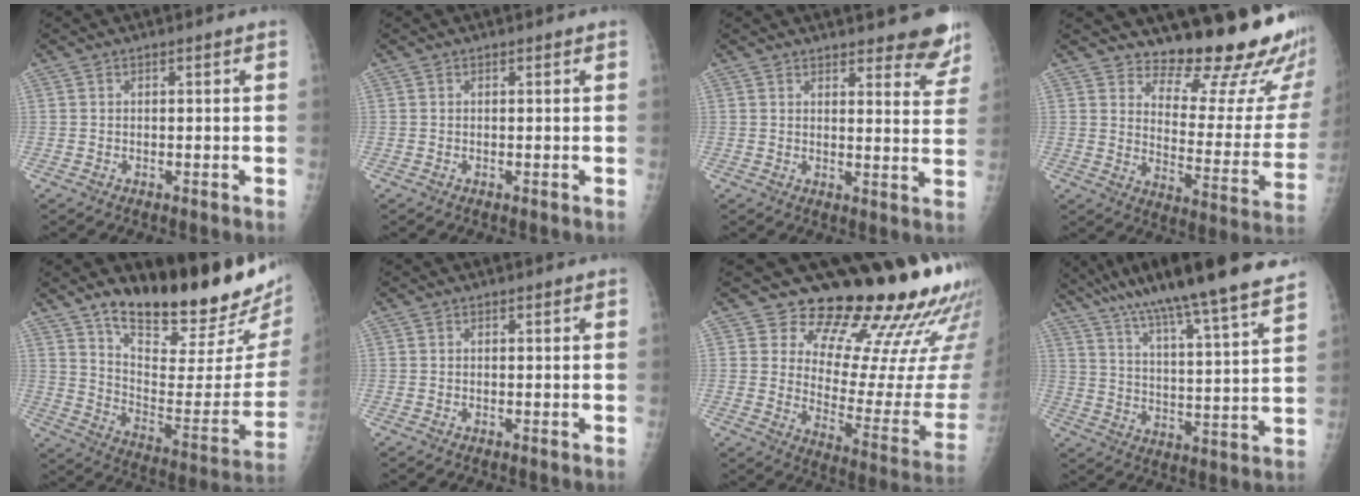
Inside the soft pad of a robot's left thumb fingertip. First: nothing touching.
{"total": 0.0}
{"total": 8.8, "force": [7.7, 2.6, 3.5], "torque": [-0.006, -0.049, 0.079]}
{"total": 19.9, "force": [17.4, 4.9, 8.4], "torque": [-0.063, -0.172, 0.219]}
{"total": 25.1, "force": [19.2, 6.4, 14.9], "torque": [-0.186, -0.120, 0.287]}
{"total": 0.0}
{"total": 22.8, "force": [18.3, 8.3, 10.7], "torque": [-0.102, -0.141, 0.237]}
{"total": 23.8, "force": [18.9, 2.0, 14.3], "torque": [-0.219, -0.062, 0.286]}